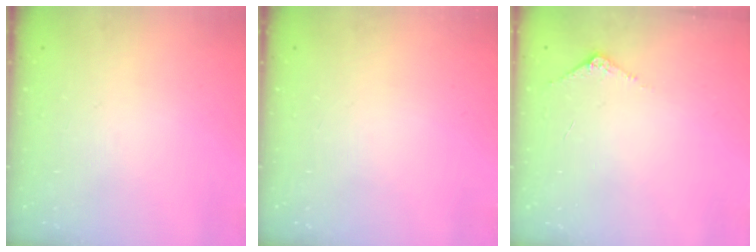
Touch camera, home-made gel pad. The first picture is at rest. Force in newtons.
{"total": 0.0}
{"total": 6.7, "press": 6.7, "slide": 0.7}